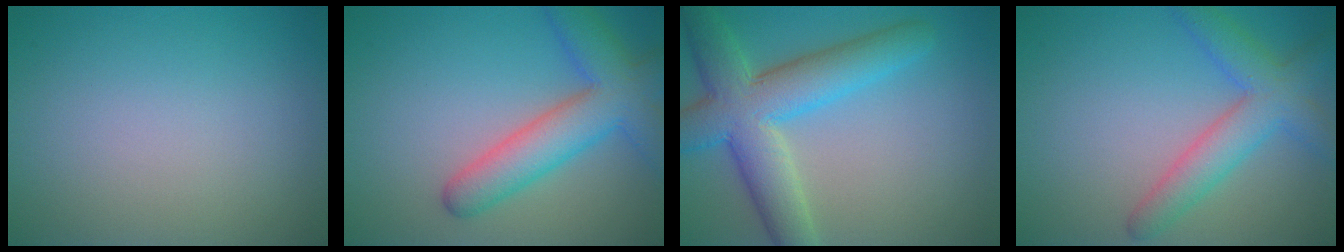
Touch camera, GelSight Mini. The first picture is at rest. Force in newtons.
{"total": 6.5, "press": 6.5, "slide": 0.3}
{"total": 8.0, "press": 8.0, "slide": 0.4}
{"total": 5.0, "press": 5.0, "slide": 0.3}